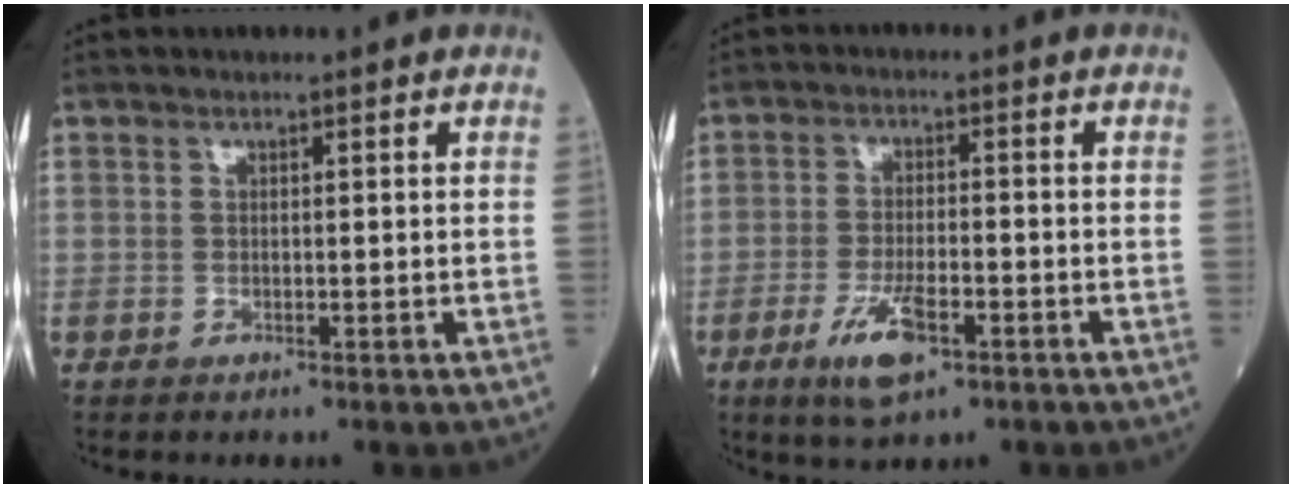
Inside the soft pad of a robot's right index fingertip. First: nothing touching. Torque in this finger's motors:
{"motor_torque": [1.19, -0.53, 0.63, 0.17]}